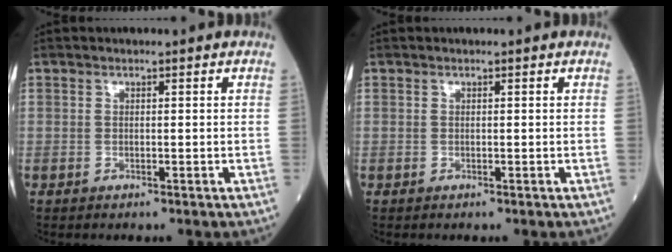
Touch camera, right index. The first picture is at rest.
{"total": 0.0}